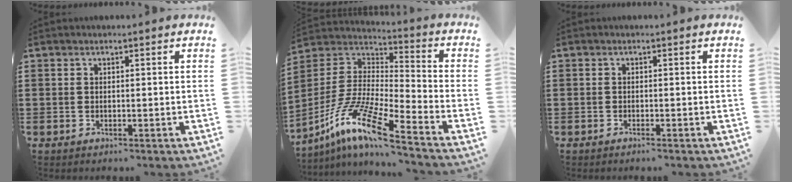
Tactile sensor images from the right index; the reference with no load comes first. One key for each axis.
{"total": 12.4, "fx": -9.6, "fy": 0.8, "fz": 7.8, "tx": -0.177, "ty": -0.004, "tz": -0.196}
{"total": 0.6, "fx": -0.6, "fy": -0.1, "fz": 0.1, "tx": -0.004, "ty": -0.002, "tz": -0.012}